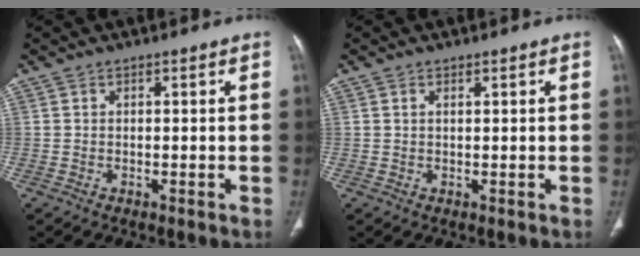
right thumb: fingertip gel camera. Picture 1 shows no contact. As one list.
[{"total": 0.7, "force": [0.4, 0.2, 0.5], "torque": [-0.013, 0.002, 0.008]}]